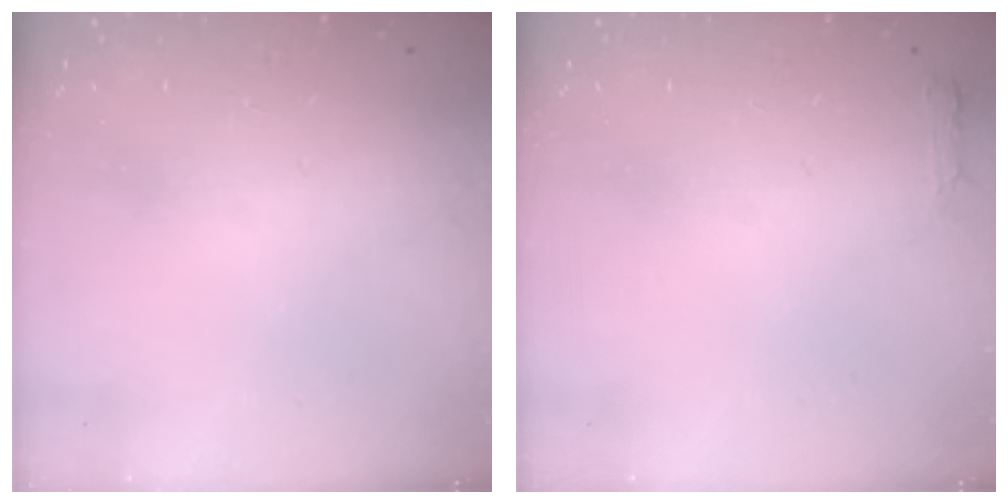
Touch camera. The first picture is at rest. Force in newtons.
{"total": 2.7, "press": 2.6, "slide": 0.5}